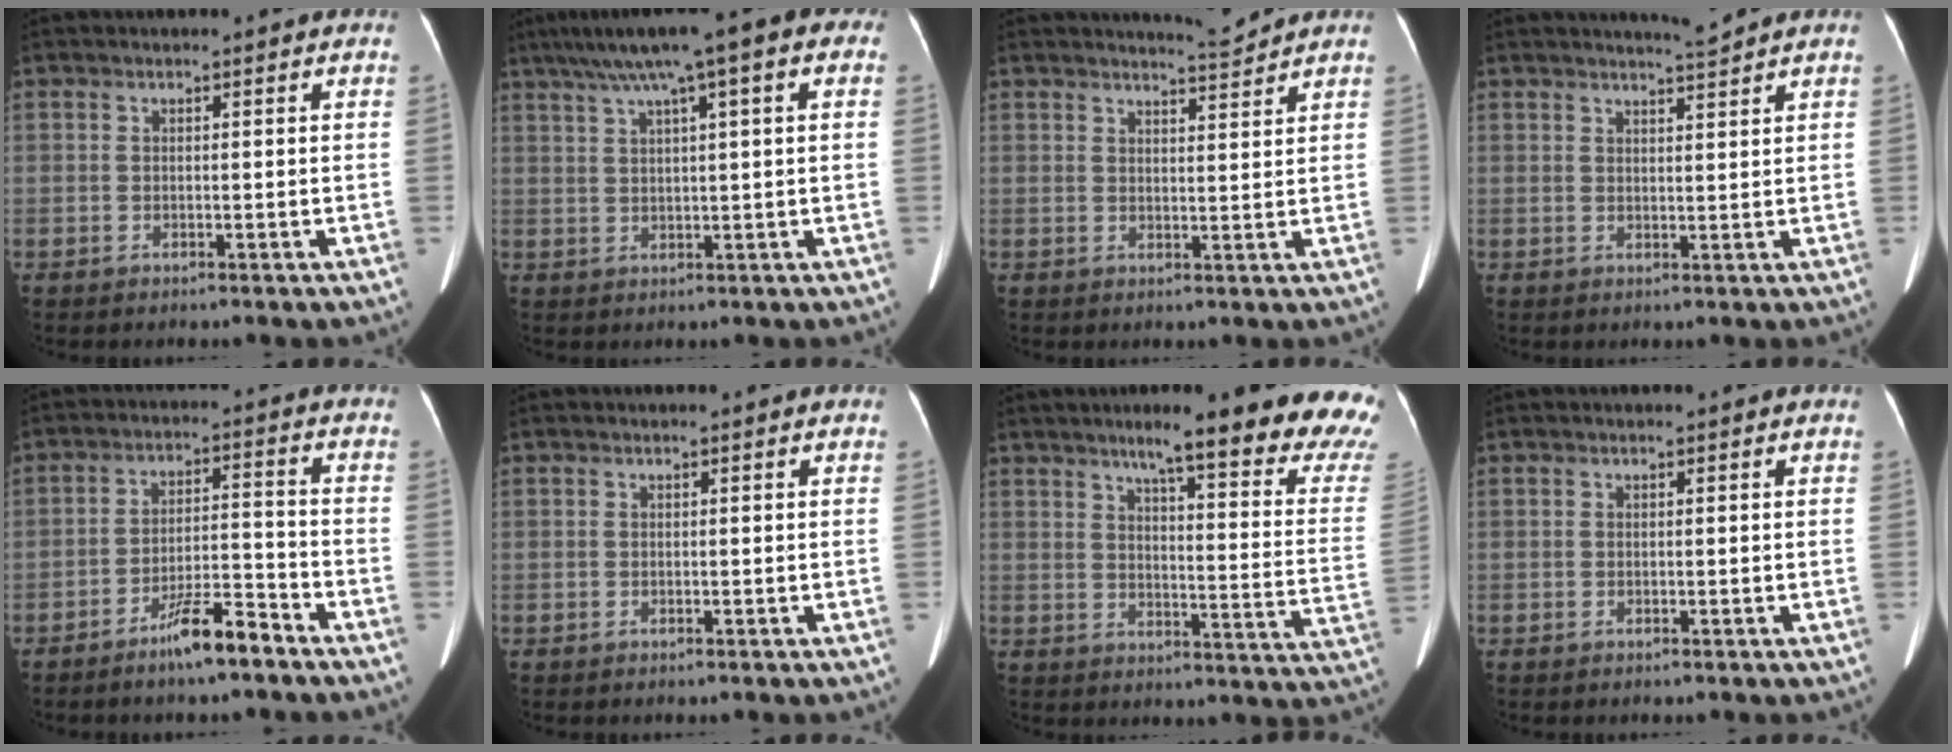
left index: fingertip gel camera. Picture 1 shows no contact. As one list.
[{"total": 12.5, "force": [6.6, 1.9, 10.4], "torque": [-0.165, 0.048, 0.094]}, {"total": 3.2, "force": [3.2, -0.6, 0.1], "torque": [-0.009, -0.014, 0.051]}, {"total": 2.8, "force": [2.6, -0.7, 0.6], "torque": [-0.010, -0.009, 0.045]}, {"total": 7.0, "force": [-5.5, 0.7, 4.3], "torque": [-0.081, -0.001, -0.099]}, {"total": 0.0}, {"total": 24.1, "force": [19.3, 0.9, 14.3], "torque": [-0.175, -0.067, 0.235]}, {"total": 0.0}]